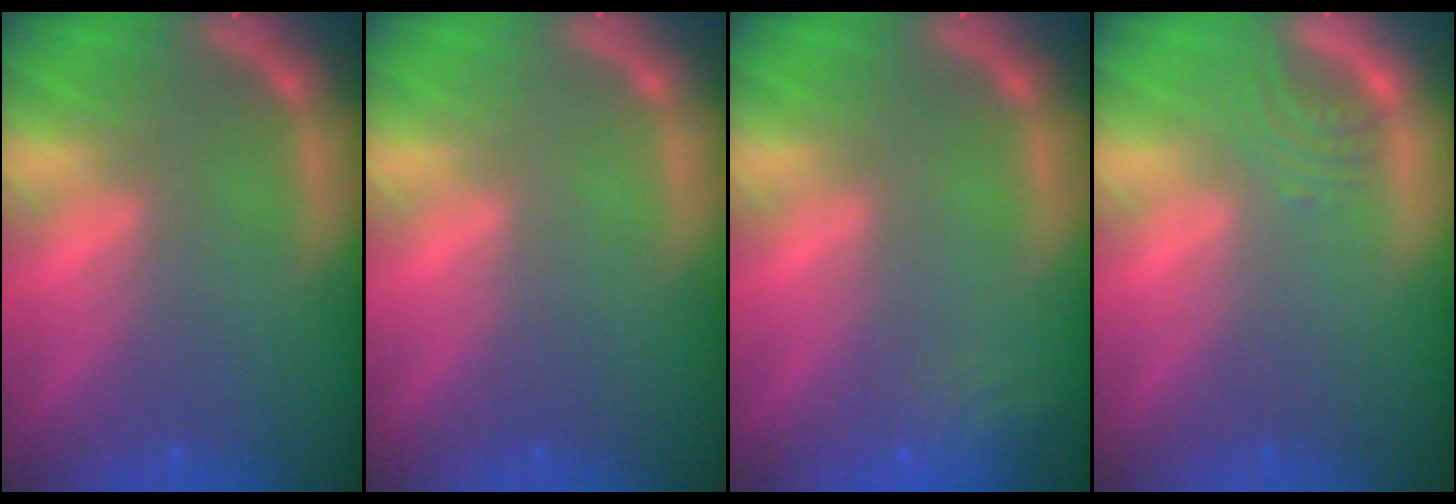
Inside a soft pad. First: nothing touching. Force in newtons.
{"total": 0.0}
{"total": 3.0}
{"total": 2.0}